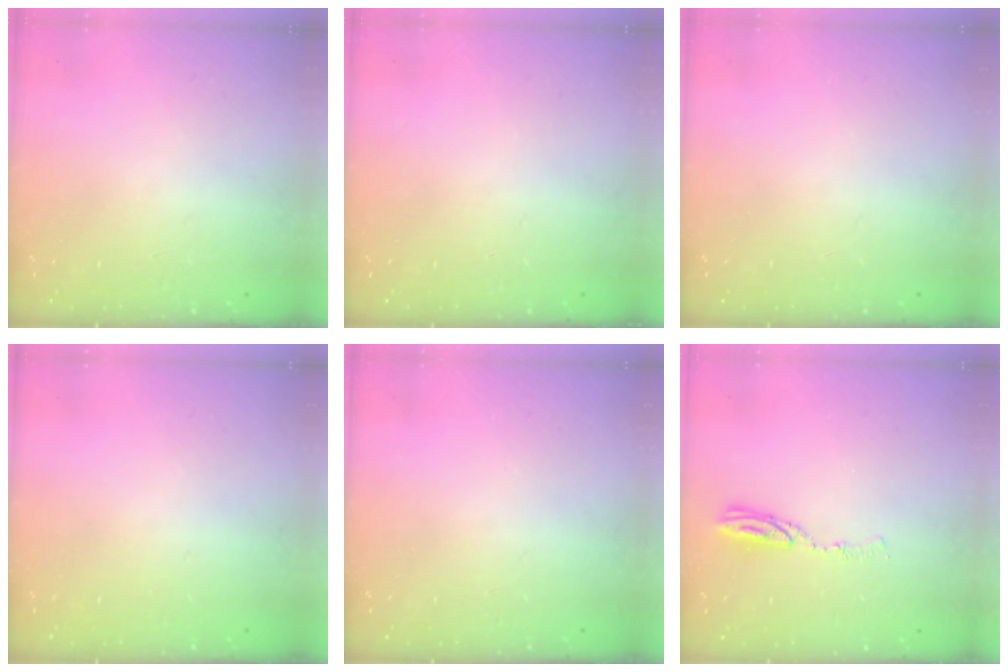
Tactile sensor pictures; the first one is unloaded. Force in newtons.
{"total": 0.9, "press": 0.0, "slide": 0.9}
{"total": 0.0}
{"total": 0.0}
{"total": 0.0}
{"total": 4.9, "press": 4.9, "slide": 0.5}